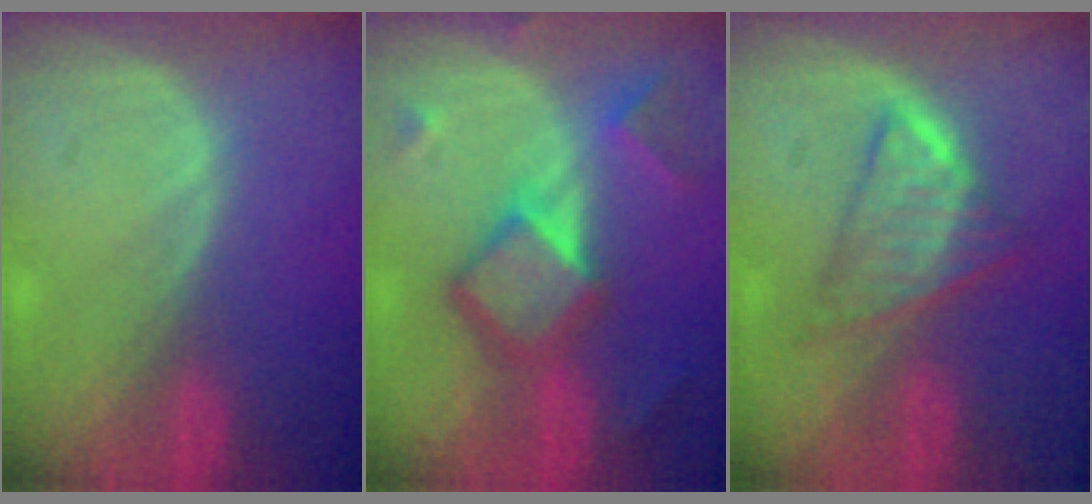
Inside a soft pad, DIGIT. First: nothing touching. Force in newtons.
{"total": 8.0, "press": 8.0, "slide": 0.5}
{"total": 5.9, "press": 5.6, "slide": 1.7}